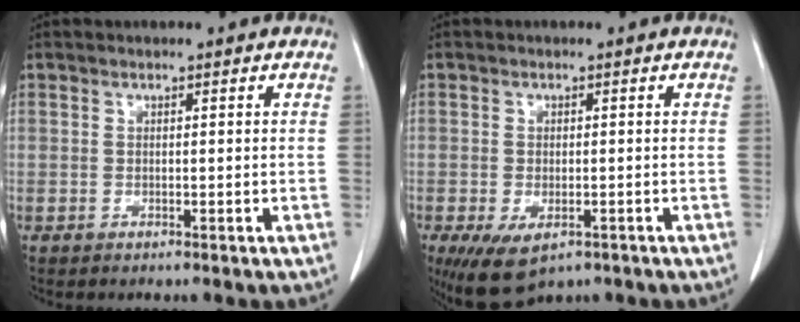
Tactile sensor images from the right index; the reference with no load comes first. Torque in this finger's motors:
{"motor_torque": [0.84, -0.82, 0.16, 0.07]}